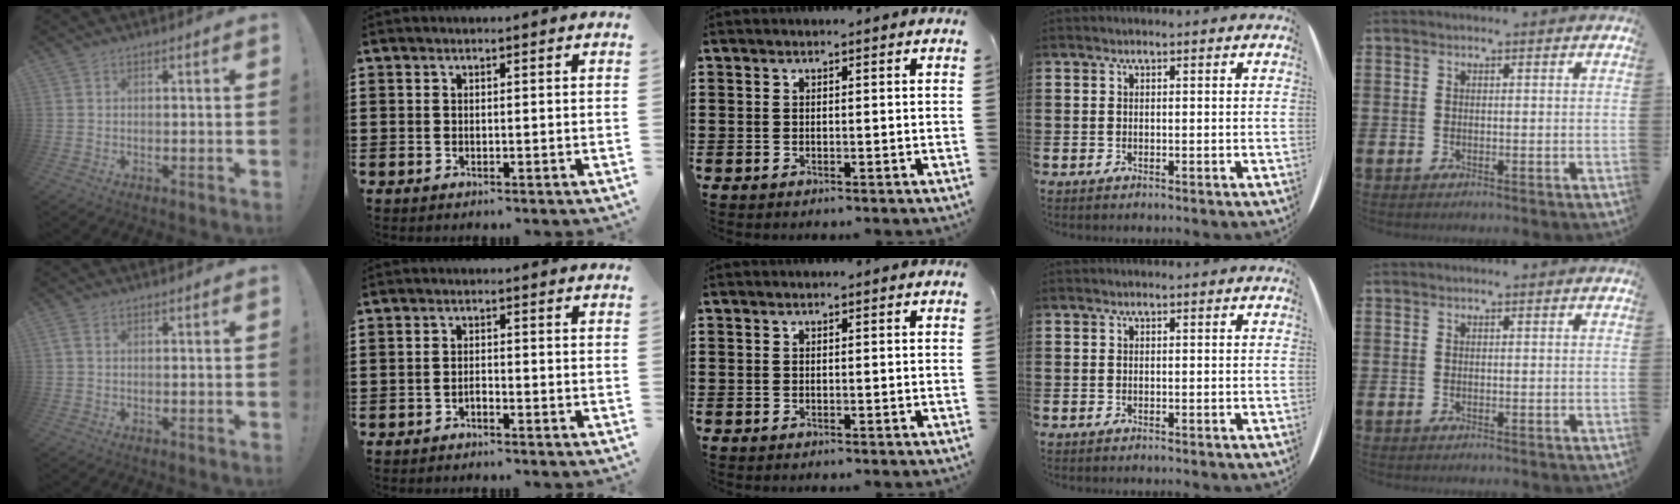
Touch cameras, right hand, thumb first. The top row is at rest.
{"thumb": {"total": 1.3, "force": [0.4, 0.7, 1.0], "torque": [-0.026, 0.005, 0.009]}, "index": {"total": 1.1, "force": [-1.0, 0.3, 0.5], "torque": [-0.014, -0.004, -0.018]}}